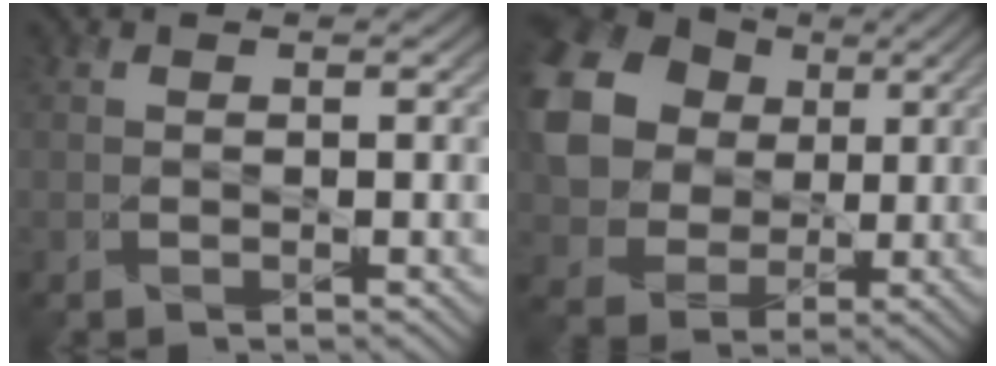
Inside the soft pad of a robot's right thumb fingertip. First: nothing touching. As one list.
[{"total": 15.2, "force": [4.0, 12.3, 7.9], "torque": [-0.229, 0.036, 0.071]}]